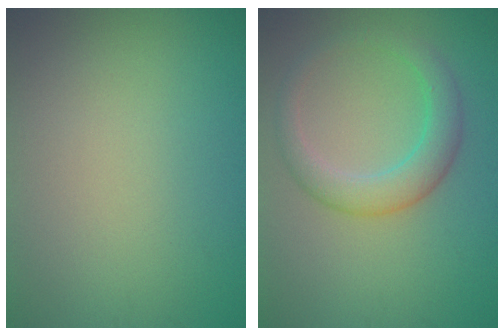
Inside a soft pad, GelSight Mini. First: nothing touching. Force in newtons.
{"total": 3.8, "press": 3.8, "slide": 0.1}